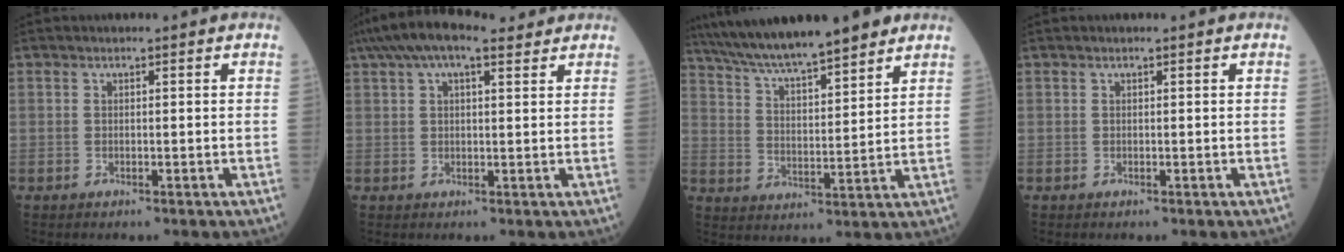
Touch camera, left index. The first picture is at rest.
{"total": 9.7, "force": [6.9, 3.1, 6.0], "torque": [-0.113, 0.054, 0.116]}
{"total": 17.1, "force": [14.3, 2.0, 9.1], "torque": [-0.157, 0.024, 0.236]}
{"total": 0.0}